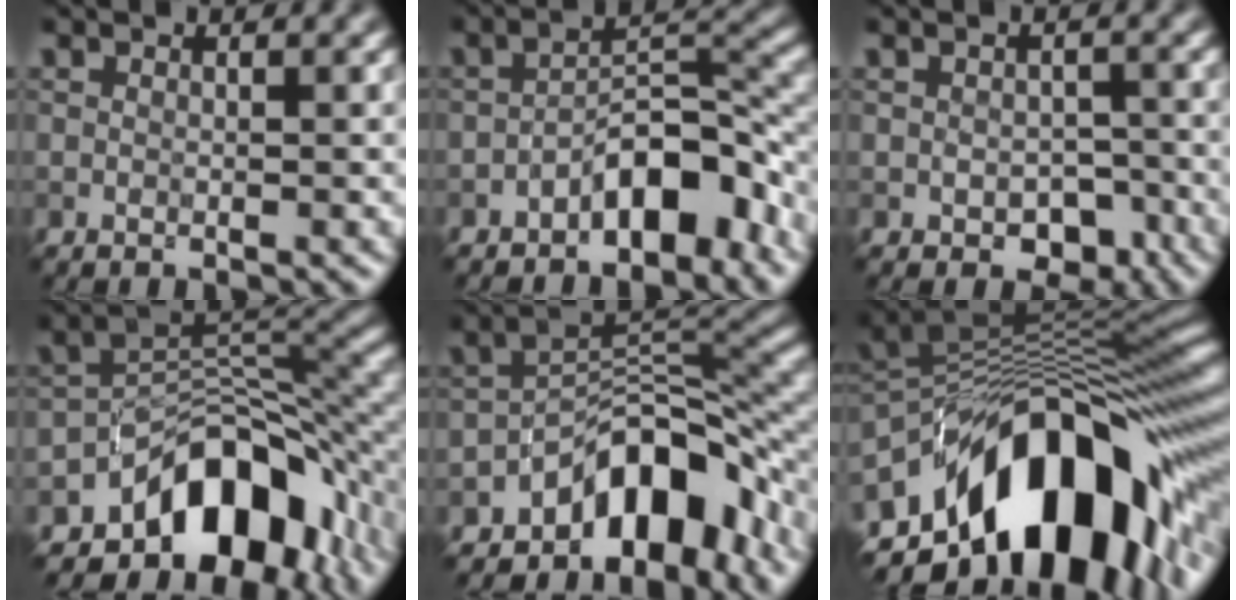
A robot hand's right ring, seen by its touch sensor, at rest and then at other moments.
{"total": 5.7, "force": [-3.2, 2.4, 4.0], "torque": [-0.050, 0.019, -0.061]}
{"total": 3.3, "force": [-1.5, 2.2, 1.9], "torque": [-0.019, -0.004, -0.020]}
{"total": 10.5, "force": [-5.9, 6.0, 6.3], "torque": [-0.068, -0.001, -0.098]}
{"total": 9.2, "force": [-5.7, 4.3, 5.8], "torque": [-0.055, 0.012, -0.098]}
{"total": 14.9, "force": [-5.8, 7.9, 11.3], "torque": [-0.163, 0.013, -0.102]}